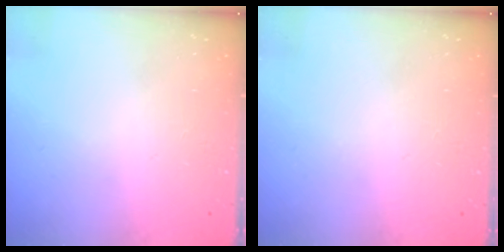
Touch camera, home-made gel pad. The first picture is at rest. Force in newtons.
{"total": 0.0}